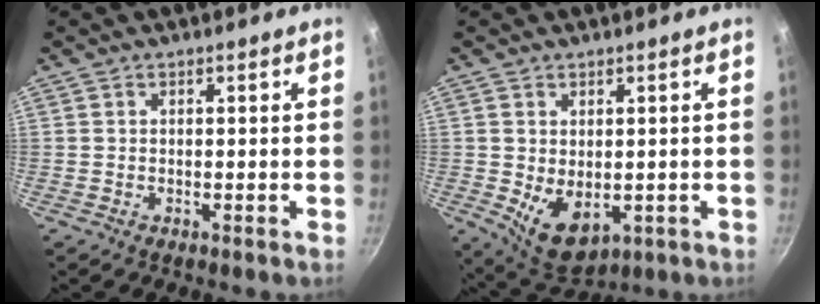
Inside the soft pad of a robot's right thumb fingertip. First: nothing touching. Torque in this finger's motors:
{"motor_torque": [-0.35, 0.61, 0.52, 0.55, 0.07]}